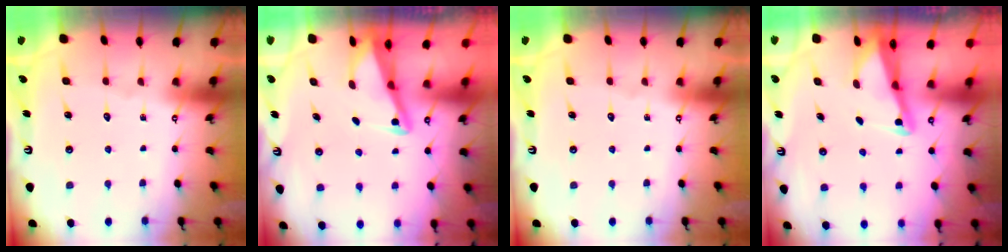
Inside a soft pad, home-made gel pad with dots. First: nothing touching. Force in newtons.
{"total": 3.0, "press": 3.0, "slide": 0.4}
{"total": 0.0}
{"total": 2.5, "press": 2.5, "slide": 0.2}